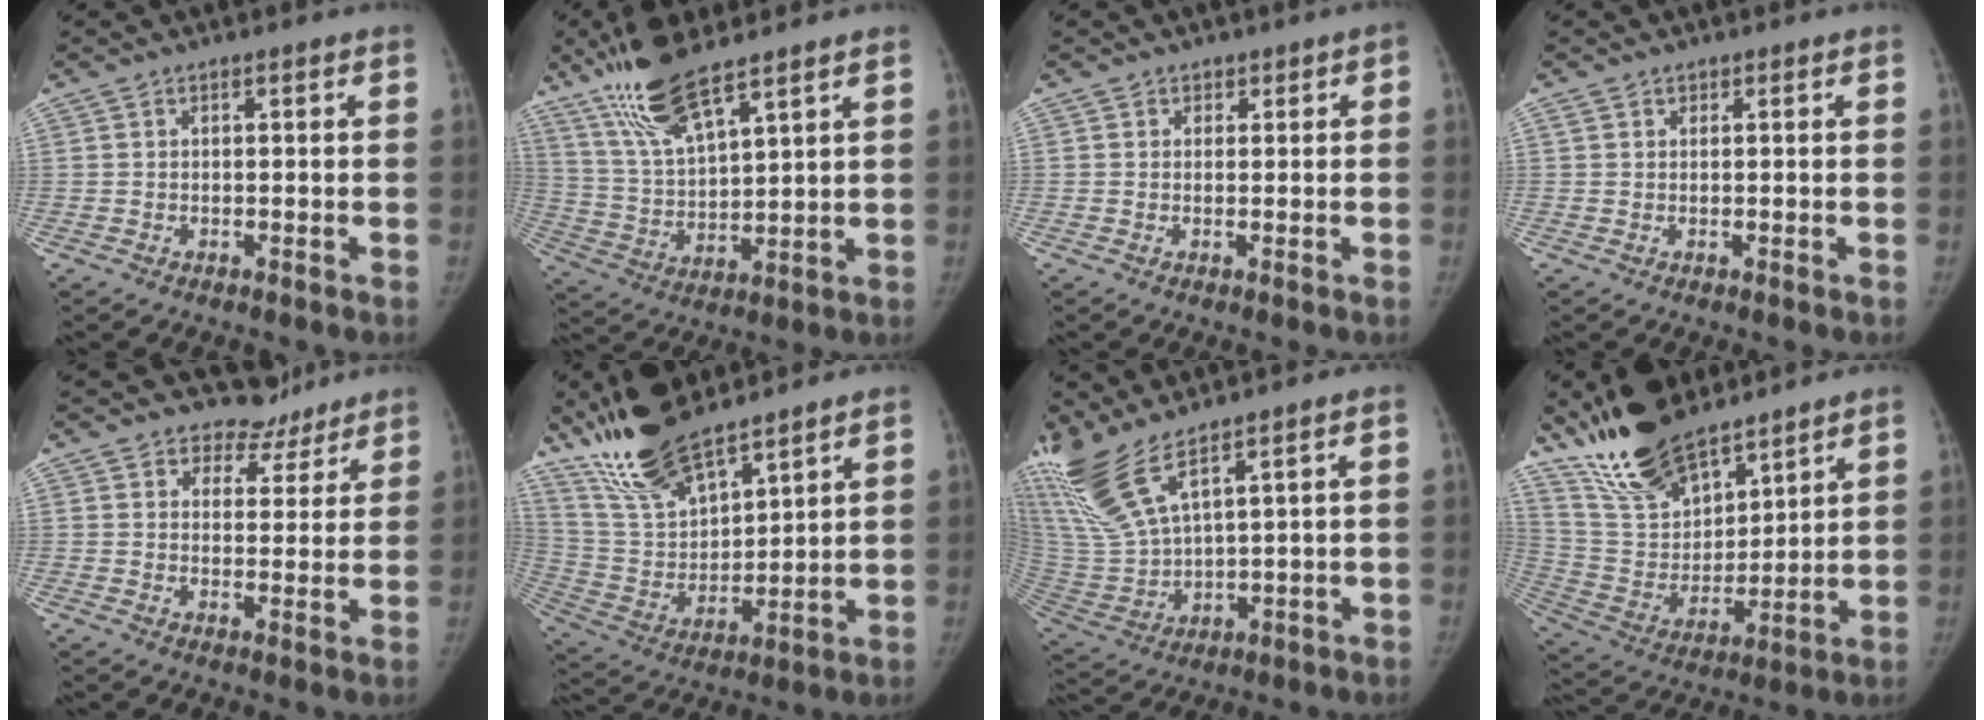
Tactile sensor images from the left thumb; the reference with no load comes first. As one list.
[{"total": 13.2, "force": [9.6, 2.7, 8.6], "torque": [-0.167, -0.042, 0.200]}, {"total": 1.3, "force": [0.5, 1.2, 0.2], "torque": [0.019, 0.001, -0.001]}, {"total": 0.7, "force": [0.5, 0.5, 0.0], "torque": [0.003, -0.002, 0.010]}, {"total": 6.5, "force": [5.6, 3.2, -0.4], "torque": [0.032, -0.047, 0.078]}, {"total": 17.2, "force": [13.8, 5.2, 8.8], "torque": [-0.144, -0.064, 0.275]}, {"total": 13.5, "force": [9.6, 2.8, 9.0], "torque": [-0.212, -0.047, 0.213]}, {"total": 18.9, "force": [14.7, 7.5, 9.1], "torque": [-0.131, -0.068, 0.283]}]